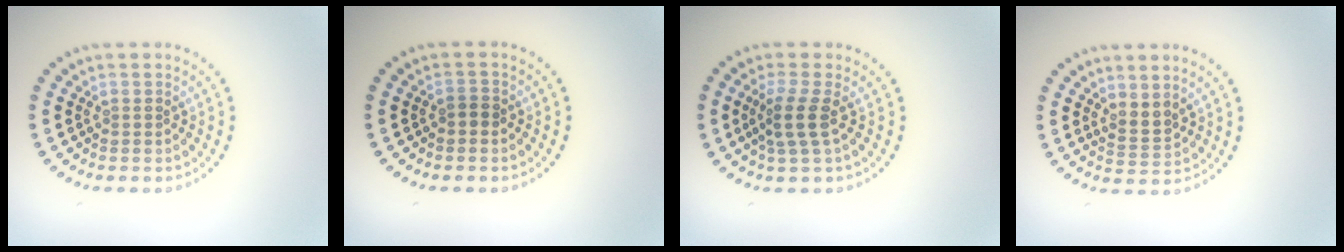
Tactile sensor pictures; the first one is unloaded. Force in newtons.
{"total": 0.8, "press": 0.8, "slide": 0.3}
{"total": 2.6, "press": 2.1, "slide": 1.6}
{"total": 1.9, "press": 1.3, "slide": 1.4}